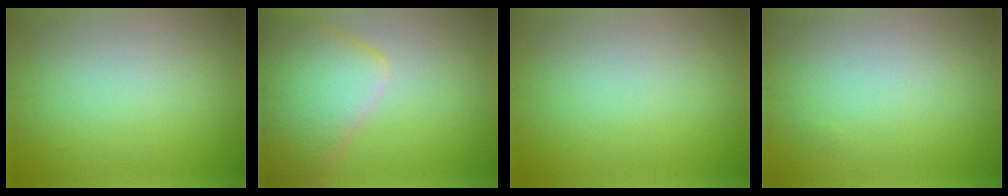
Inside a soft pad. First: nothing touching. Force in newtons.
{"total": 8.4, "press": 8.4, "slide": 0.6}
{"total": 0.0}
{"total": 0.0}